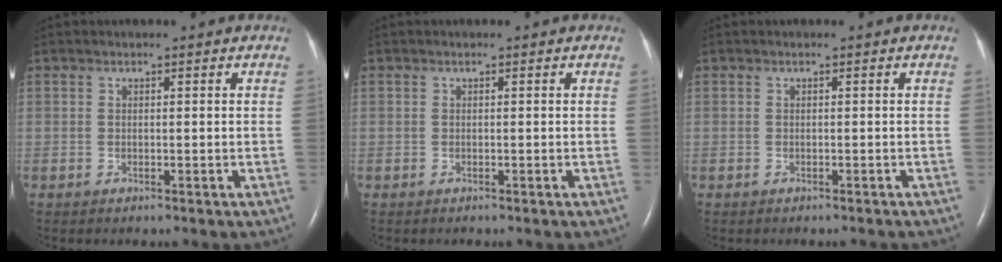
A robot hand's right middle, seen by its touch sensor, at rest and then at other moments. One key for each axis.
{"total": 0.0}
{"total": 1.2, "fx": -1.1, "fy": 0.2, "fz": 0.4, "tx": -0.008, "ty": -0.002, "tz": -0.012}